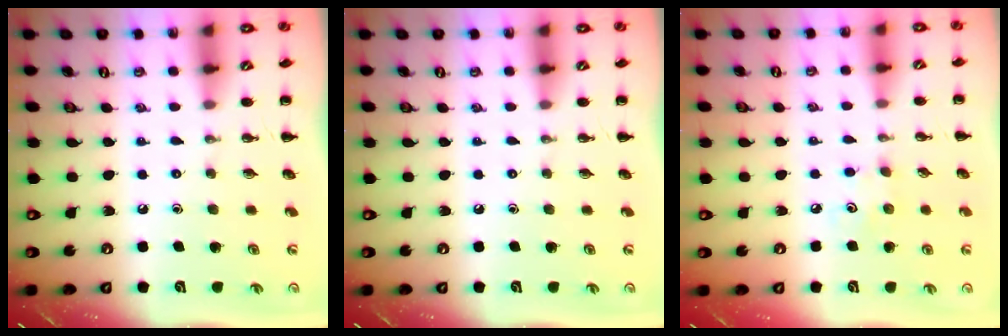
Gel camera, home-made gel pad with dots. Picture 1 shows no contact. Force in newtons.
{"total": 0.0}
{"total": 3.1, "press": 3.0, "slide": 0.8}